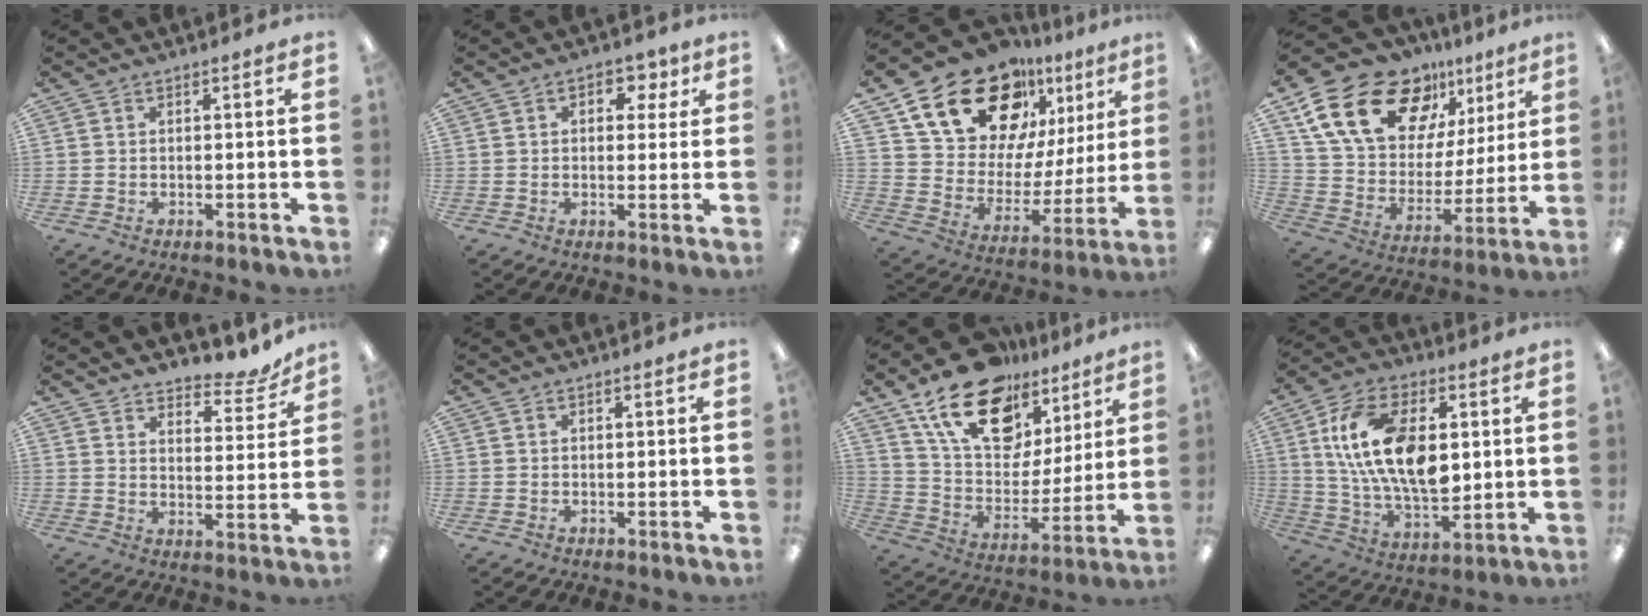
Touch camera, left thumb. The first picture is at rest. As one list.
[{"total": 5.6, "force": [2.1, 3.8, 3.6], "torque": [-0.028, -0.004, 0.027]}, {"total": 21.1, "force": [15.5, 11.2, 9.0], "torque": [-0.158, -0.099, 0.280]}, {"total": 22.0, "force": [13.3, 12.9, 11.9], "torque": [-0.208, -0.066, 0.246]}, {"total": 7.1, "force": [6.3, 2.2, 2.5], "torque": [-0.025, -0.051, 0.103]}, {"total": 0.0}, {"total": 20.4, "force": [13.2, 11.8, 10.3], "torque": [-0.181, -0.065, 0.238]}, {"total": 18.6, "force": [3.4, 11.0, 14.6], "torque": [-0.287, 0.006, 0.059]}]